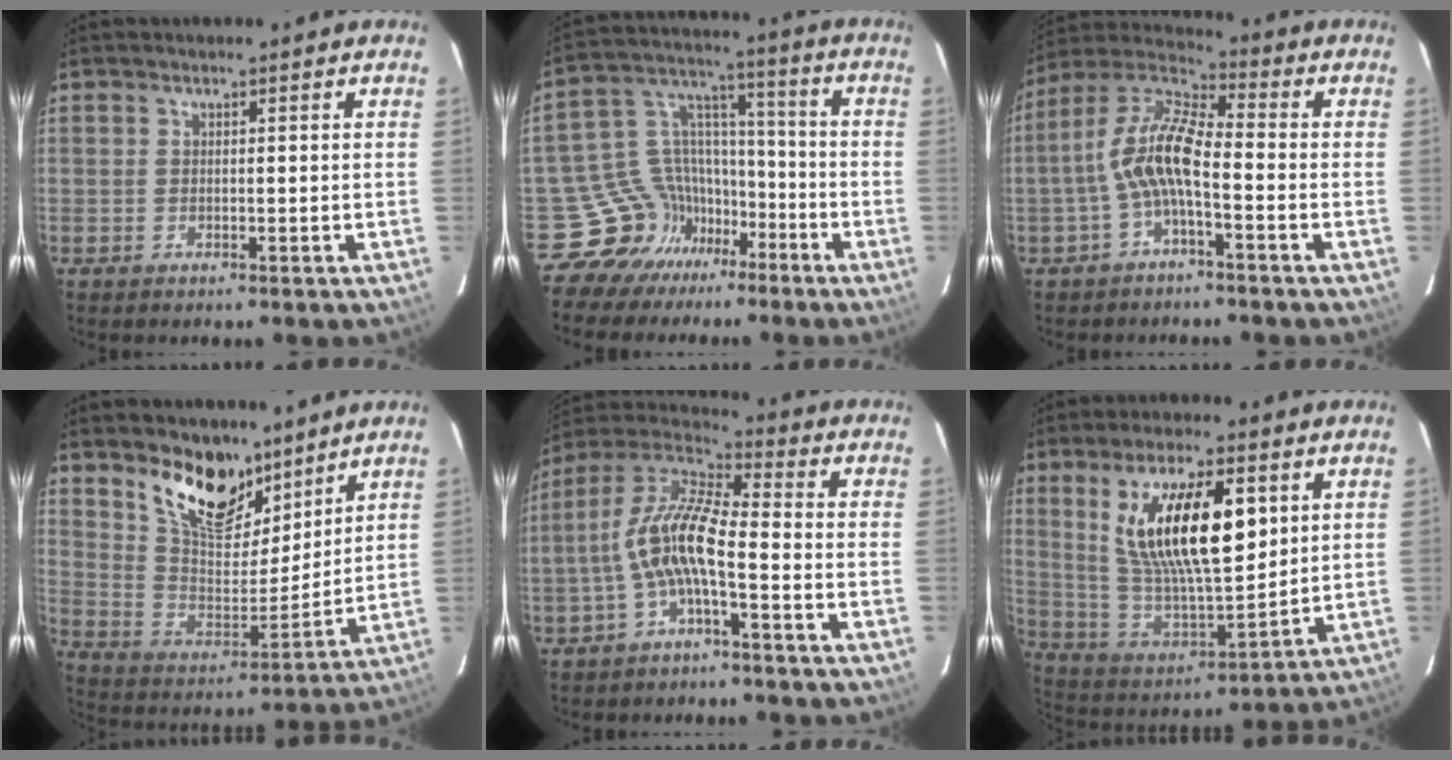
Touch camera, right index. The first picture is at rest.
{"total": 11.8, "force": [-8.3, 8.3, 0.8], "torque": [-0.023, 0.077, -0.142]}
{"total": 10.1, "force": [-2.7, 3.0, 9.3], "torque": [-0.203, 0.017, -0.053]}
{"total": 15.3, "force": [11.0, 7.0, 8.0], "torque": [-0.145, -0.008, 0.201]}
{"total": 10.6, "force": [-3.0, 2.6, 9.8], "torque": [-0.211, 0.015, -0.061]}
{"total": 19.4, "force": [6.7, 6.8, 16.9], "torque": [-0.306, -0.004, 0.133]}